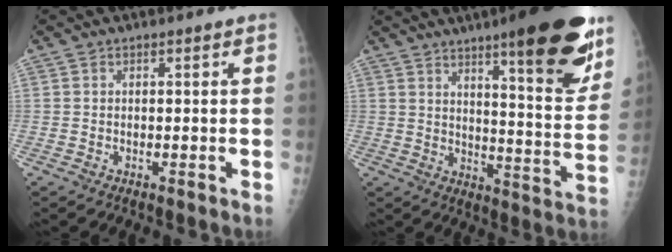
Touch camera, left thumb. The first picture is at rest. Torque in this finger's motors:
{"motor_torque": [2.27, 1.35, 1.52, -1.25, 0.37]}